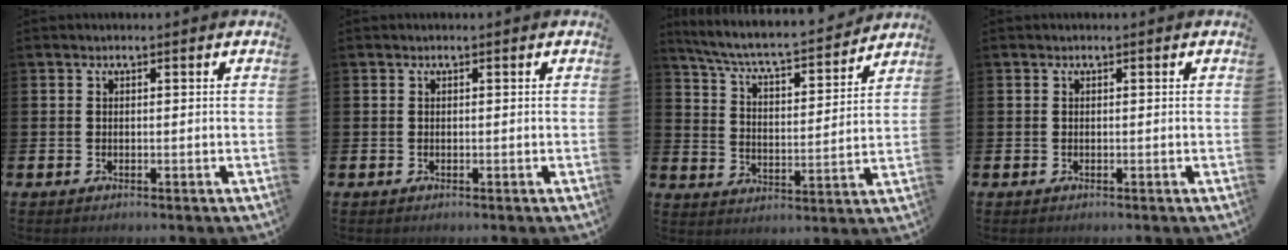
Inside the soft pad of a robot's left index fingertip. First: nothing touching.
{"total": 0.0}
{"total": 6.6, "force": [6.1, 0.7, 2.3], "torque": [-0.076, -0.049, 0.100]}
{"total": 0.0}